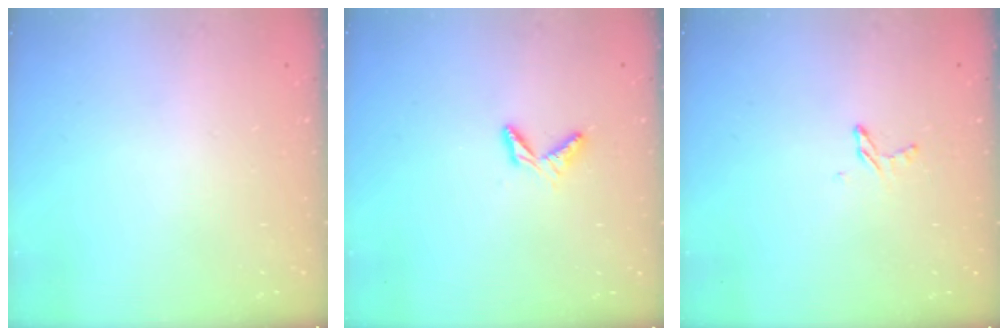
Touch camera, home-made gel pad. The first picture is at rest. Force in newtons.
{"total": 4.9, "press": 4.9, "slide": 0.6}
{"total": 3.8, "press": 3.8, "slide": 0.3}